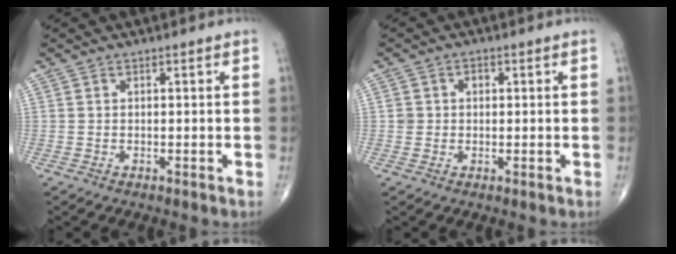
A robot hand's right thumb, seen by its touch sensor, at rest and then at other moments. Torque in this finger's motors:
{"motor_torque": [0.34, 0.69, 0.40, 0.00, -0.03]}